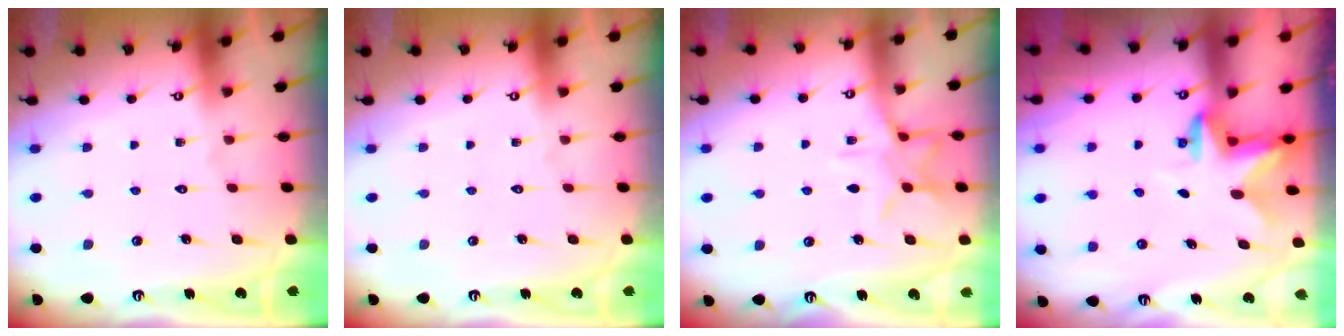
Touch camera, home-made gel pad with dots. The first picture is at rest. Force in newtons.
{"total": 0.0}
{"total": 10.0, "press": 10.0, "slide": 0.8}
{"total": 2.9, "press": 2.9, "slide": 0.5}